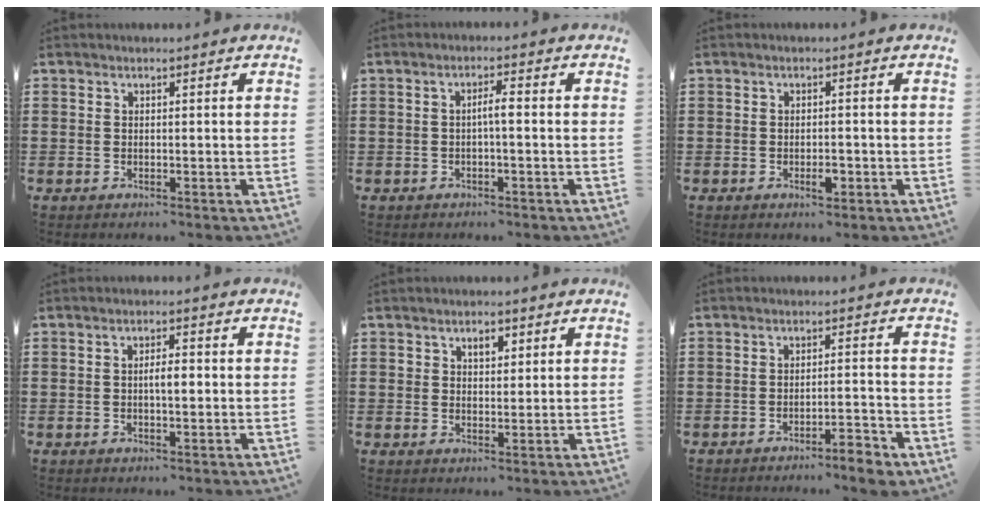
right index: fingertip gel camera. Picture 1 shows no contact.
{"total": 2.2, "force": [-0.4, 0.2, 2.1], "torque": [-0.042, 0.003, -0.009]}
{"total": 2.1, "force": [-0.9, 0.8, 1.7], "torque": [-0.032, -0.001, -0.017]}
{"total": 2.8, "force": [-0.2, 0.7, 2.7], "torque": [-0.048, 0.000, -0.005]}
{"total": 2.5, "force": [1.2, 1.6, 1.4], "torque": [-0.018, 0.002, 0.018]}
{"total": 4.2, "force": [-3.5, 0.0, 2.2], "torque": [-0.035, -0.004, -0.066]}